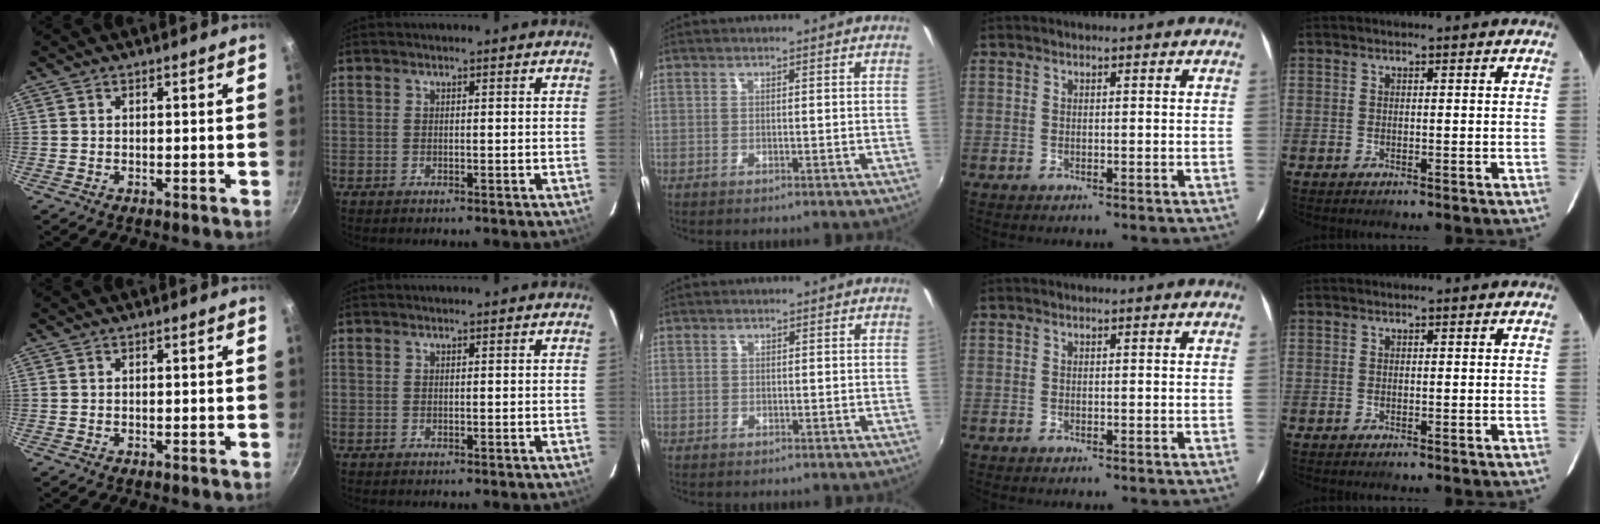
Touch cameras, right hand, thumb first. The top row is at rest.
{"middle": {"total": 0.8, "force": [0.0, 0.8, -0.1], "torque": [0.001, 0.004, 0.001]}}